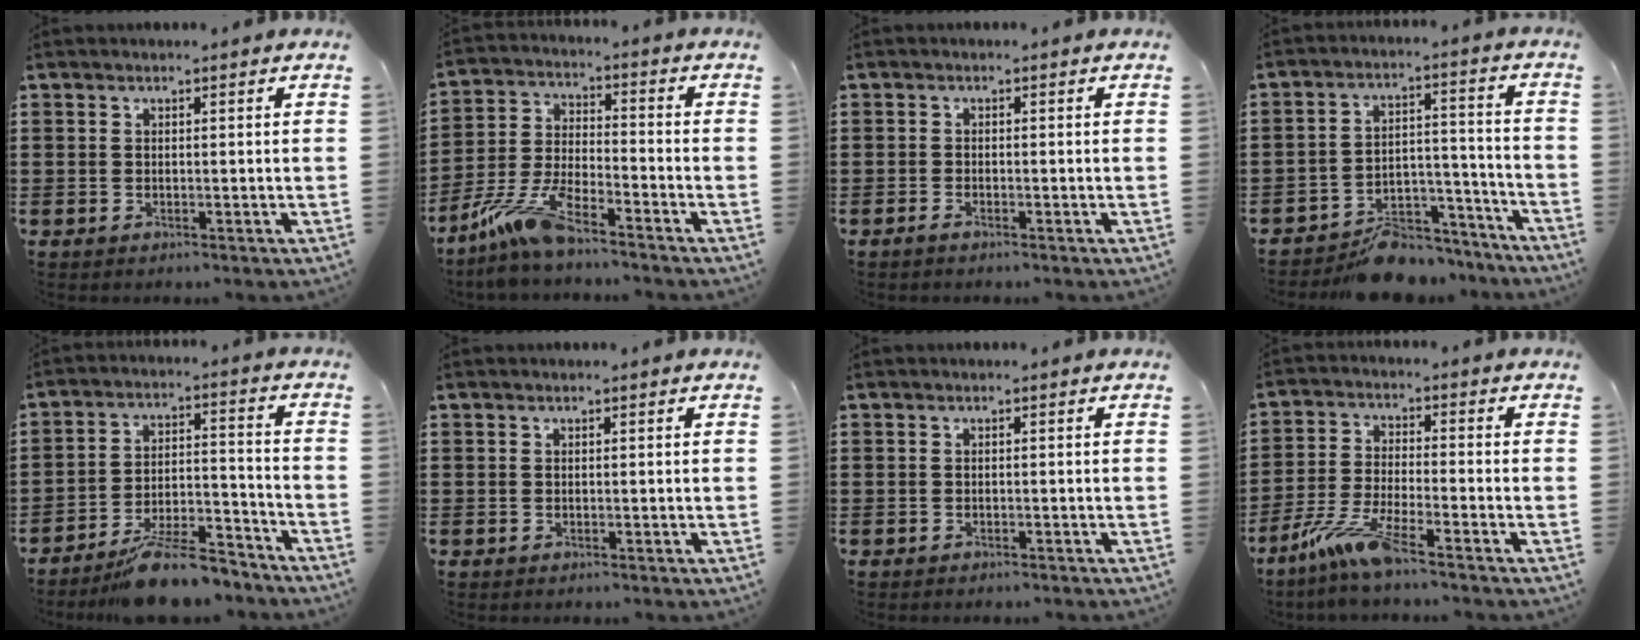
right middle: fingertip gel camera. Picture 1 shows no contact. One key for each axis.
{"total": 9.3, "fx": -7.4, "fy": 1.1, "fz": 5.5, "tx": -0.129, "ty": -0.006, "tz": -0.149}
{"total": 0.8, "fx": -0.6, "fy": 0.1, "fz": 0.5, "tx": -0.011, "ty": -0.005, "tz": -0.011}
{"total": 7.6, "fx": -6.9, "fy": 2.6, "fz": 2.0, "tx": -0.015, "ty": 0.037, "tz": -0.126}
{"total": 10.1, "fx": -8.7, "fy": 2.0, "fz": 4.6, "tx": -0.071, "ty": 0.033, "tz": -0.162}
{"total": 0.0}
{"total": 0.0}
{"total": 7.6, "fx": -5.6, "fy": 0.1, "fz": 5.2, "tx": -0.122, "ty": -0.022, "tz": -0.112}